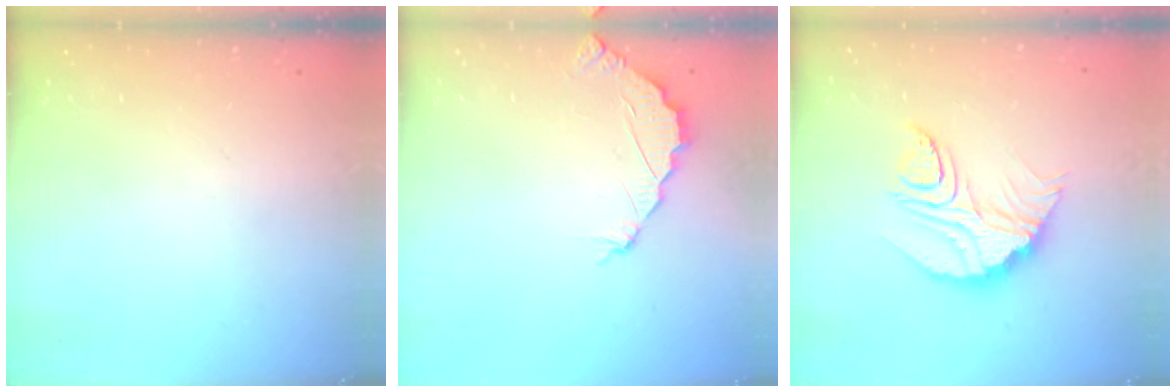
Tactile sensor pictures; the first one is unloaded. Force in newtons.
{"total": 2.2, "press": 2.2, "slide": 0.2}
{"total": 12.5, "press": 12.5, "slide": 0.6}